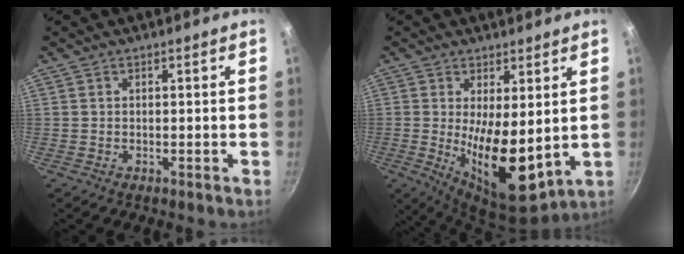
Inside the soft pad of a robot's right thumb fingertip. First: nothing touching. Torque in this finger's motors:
{"motor_torque": [-0.73, 2.34, 1.89, -0.23, 0.20]}